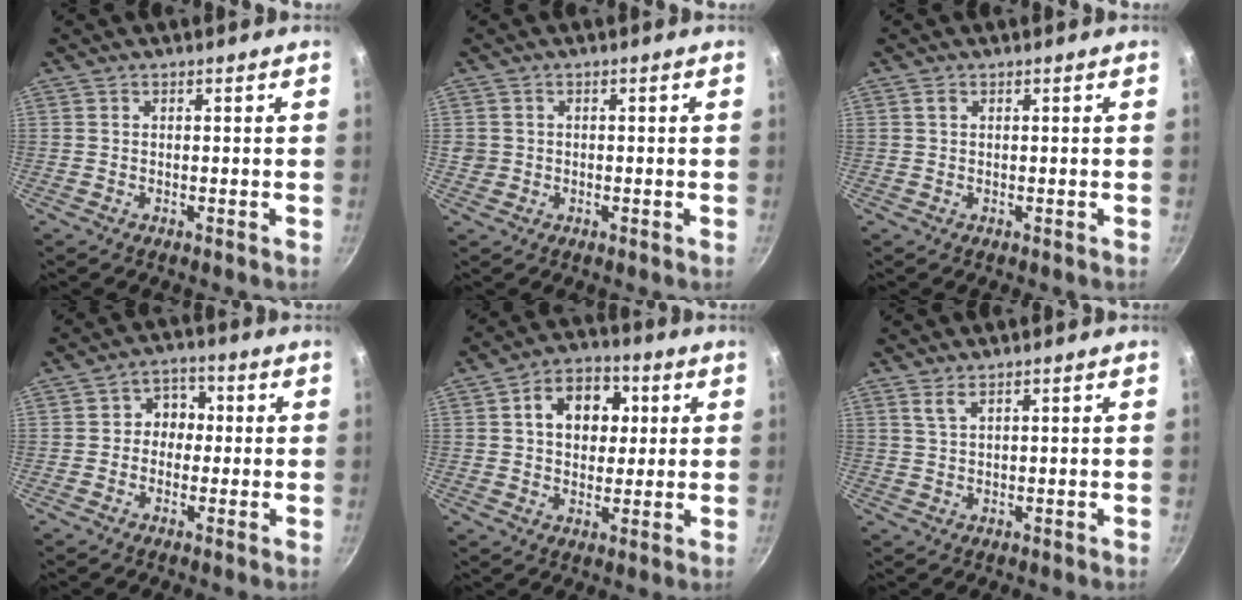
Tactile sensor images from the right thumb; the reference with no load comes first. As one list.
[{"total": 2.0, "force": [-0.1, 1.9, 0.6], "torque": [-0.006, 0.008, 0.000]}, {"total": 0.8, "force": [0.3, 0.6, 0.4], "torque": [-0.006, 0.001, 0.005]}, {"total": 5.3, "force": [-0.1, 4.7, 2.5], "torque": [0.004, 0.013, -0.014]}, {"total": 11.2, "force": [2.8, 8.4, 7.0], "torque": [-0.069, 0.007, 0.032]}, {"total": 1.8, "force": [1.2, 0.4, 1.3], "torque": [-0.028, -0.005, 0.028]}]